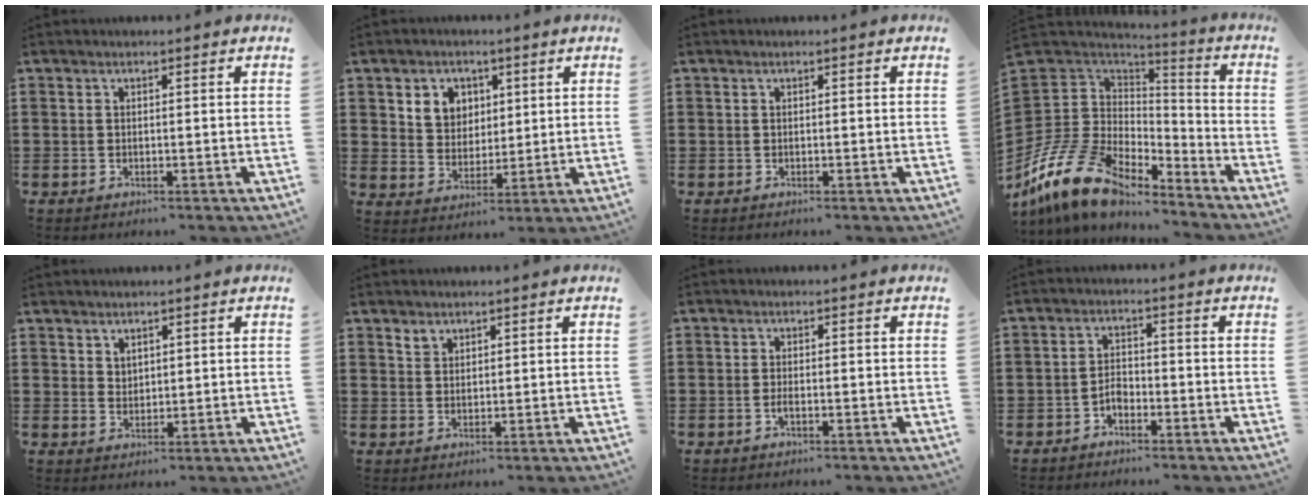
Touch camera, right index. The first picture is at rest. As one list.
[{"total": 4.7, "force": [2.1, 4.1, 1.0], "torque": [-0.034, 0.010, 0.036]}, {"total": 0.0}, {"total": 13.7, "force": [-9.8, 7.1, 6.5], "torque": [-0.175, 0.012, -0.184]}, {"total": 2.0, "force": [1.8, 1.1, 0.1], "torque": [-0.006, 0.002, 0.035]}, {"total": 1.7, "force": [1.5, 0.9, 0.1], "torque": [-0.007, 0.001, 0.030]}, {"total": 1.0, "force": [-0.5, 0.4, 0.7], "torque": [-0.015, -0.007, -0.008]}, {"total": 2.4, "force": [-1.7, 1.4, 1.1], "torque": [-0.025, 0.004, -0.036]}]